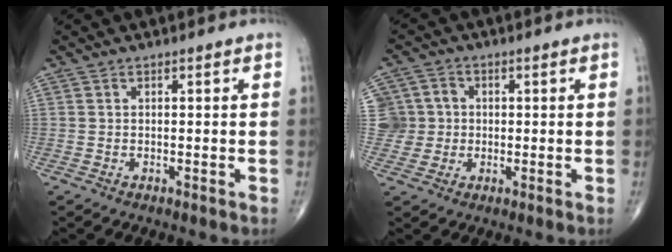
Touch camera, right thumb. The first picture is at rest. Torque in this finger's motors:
{"motor_torque": [-0.06, -0.05, 0.24, 0.17, 0.01]}